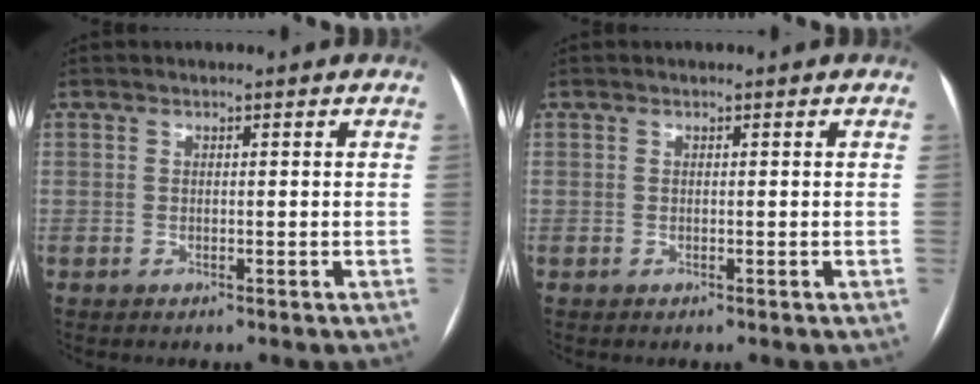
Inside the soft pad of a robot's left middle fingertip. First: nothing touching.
{"total": 0.0}